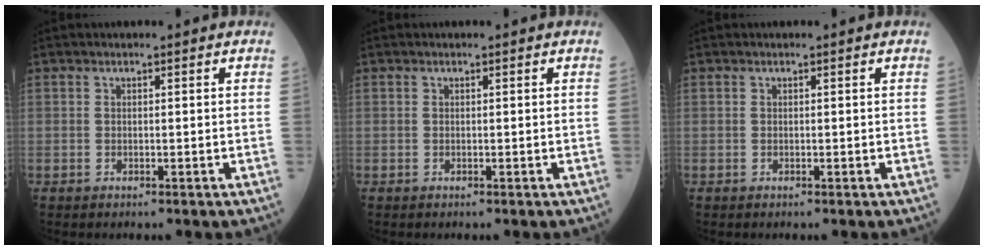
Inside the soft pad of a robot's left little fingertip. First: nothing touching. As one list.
[{"total": 0.0}, {"total": 0.0}]